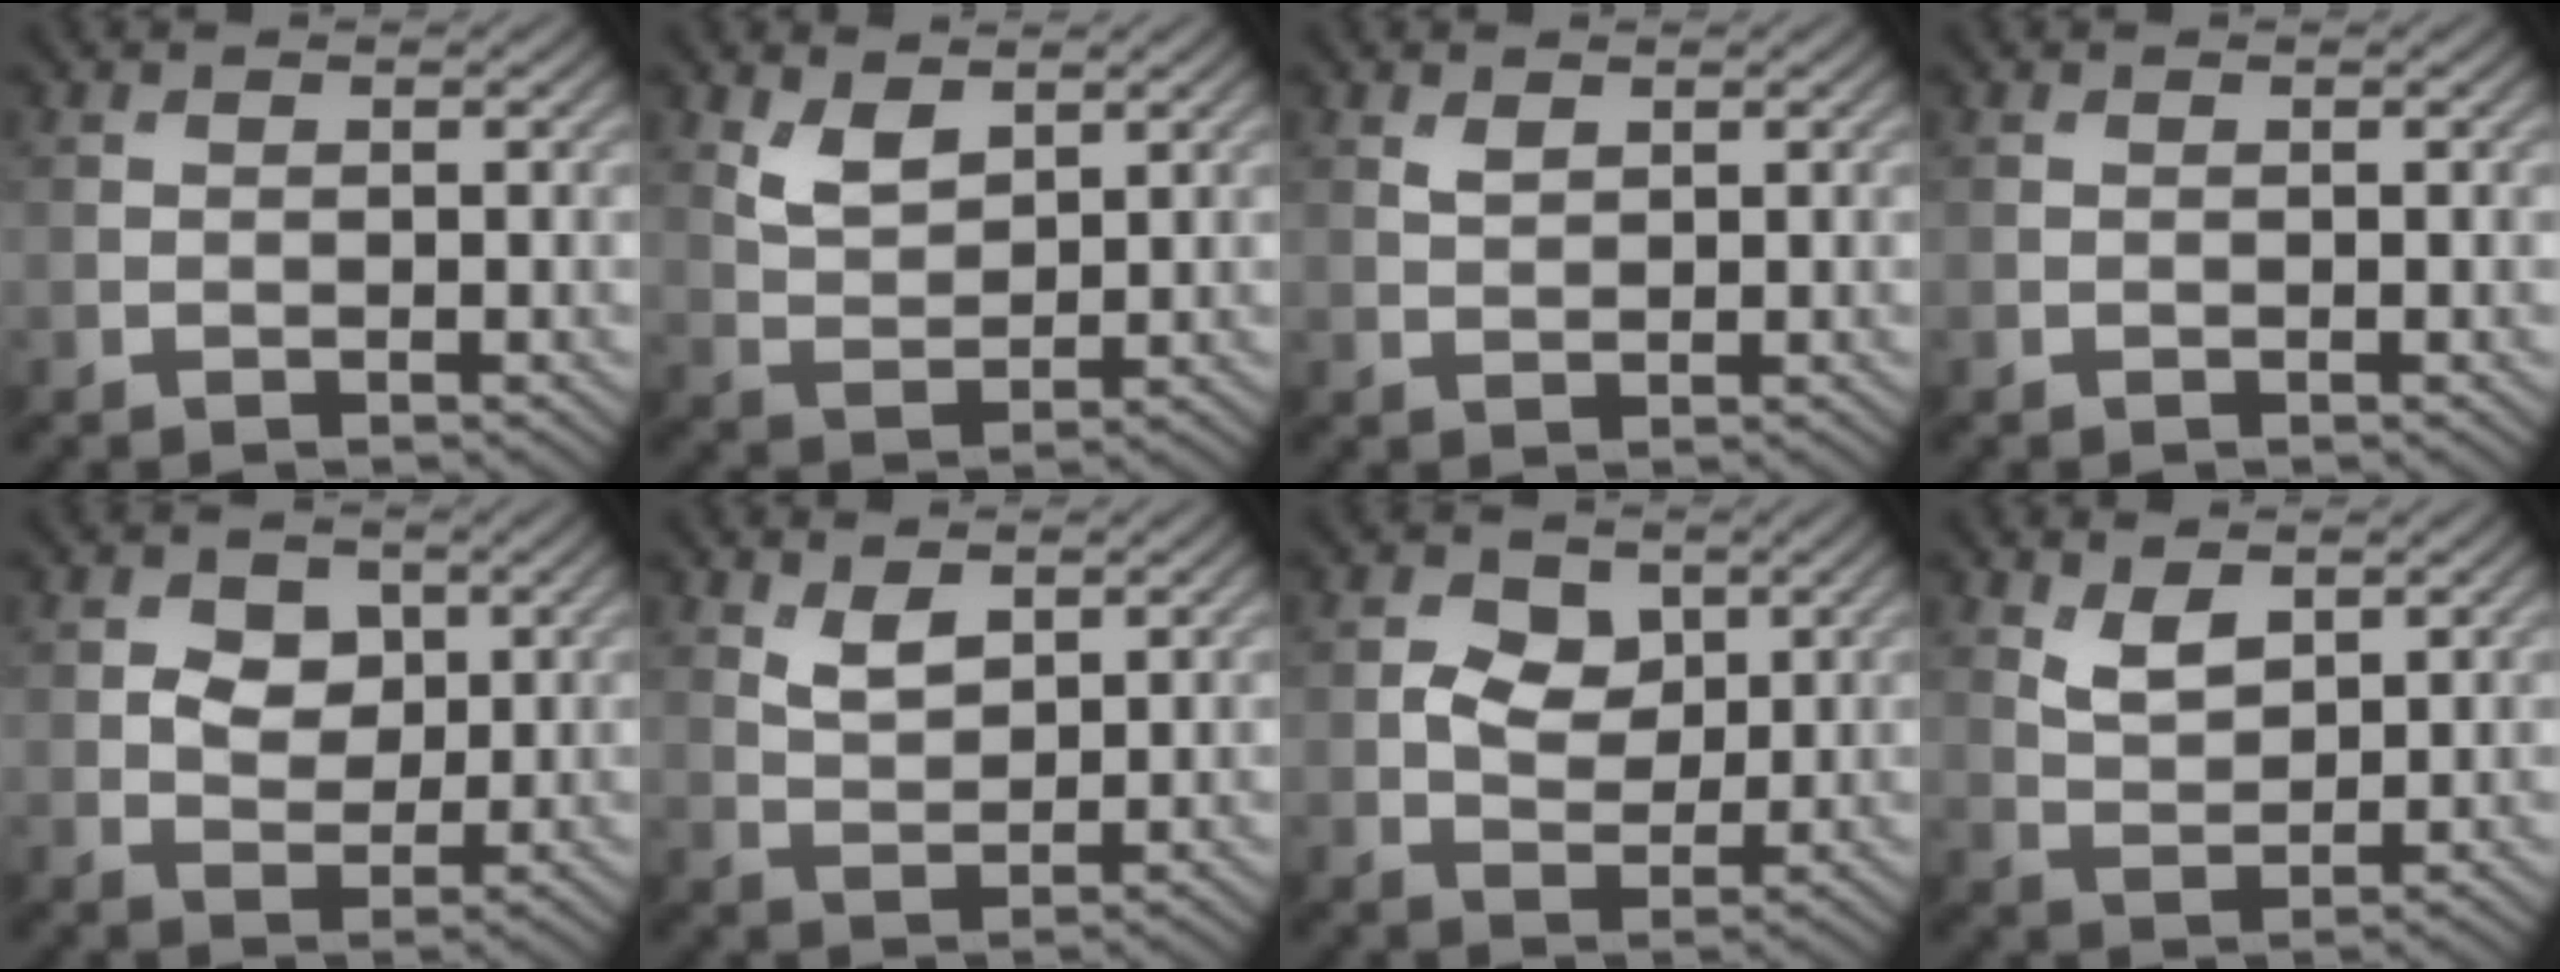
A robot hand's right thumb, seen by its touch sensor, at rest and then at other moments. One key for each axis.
{"total": 3.8, "fx": 2.4, "fy": 1.9, "fz": 2.3, "tx": -0.054, "ty": -0.009, "tz": 0.053}
{"total": 1.2, "fx": 0.8, "fy": 0.6, "fz": 0.7, "tx": -0.019, "ty": -0.002, "tz": 0.019}
{"total": 0.0}
{"total": 3.9, "fx": 1.0, "fy": 3.1, "fz": 2.2, "tx": -0.041, "ty": -0.003, "tz": 0.006}
{"total": 3.1, "fx": 1.9, "fy": 1.5, "fz": 2.0, "tx": -0.045, "ty": -0.006, "tz": 0.042}
{"total": 4.1, "fx": 1.1, "fy": 3.1, "fz": 2.5, "tx": -0.049, "ty": -0.001, "tz": 0.011}
{"total": 3.6, "fx": 2.1, "fy": 1.8, "fz": 2.2, "tx": -0.051, "ty": -0.008, "tz": 0.047}